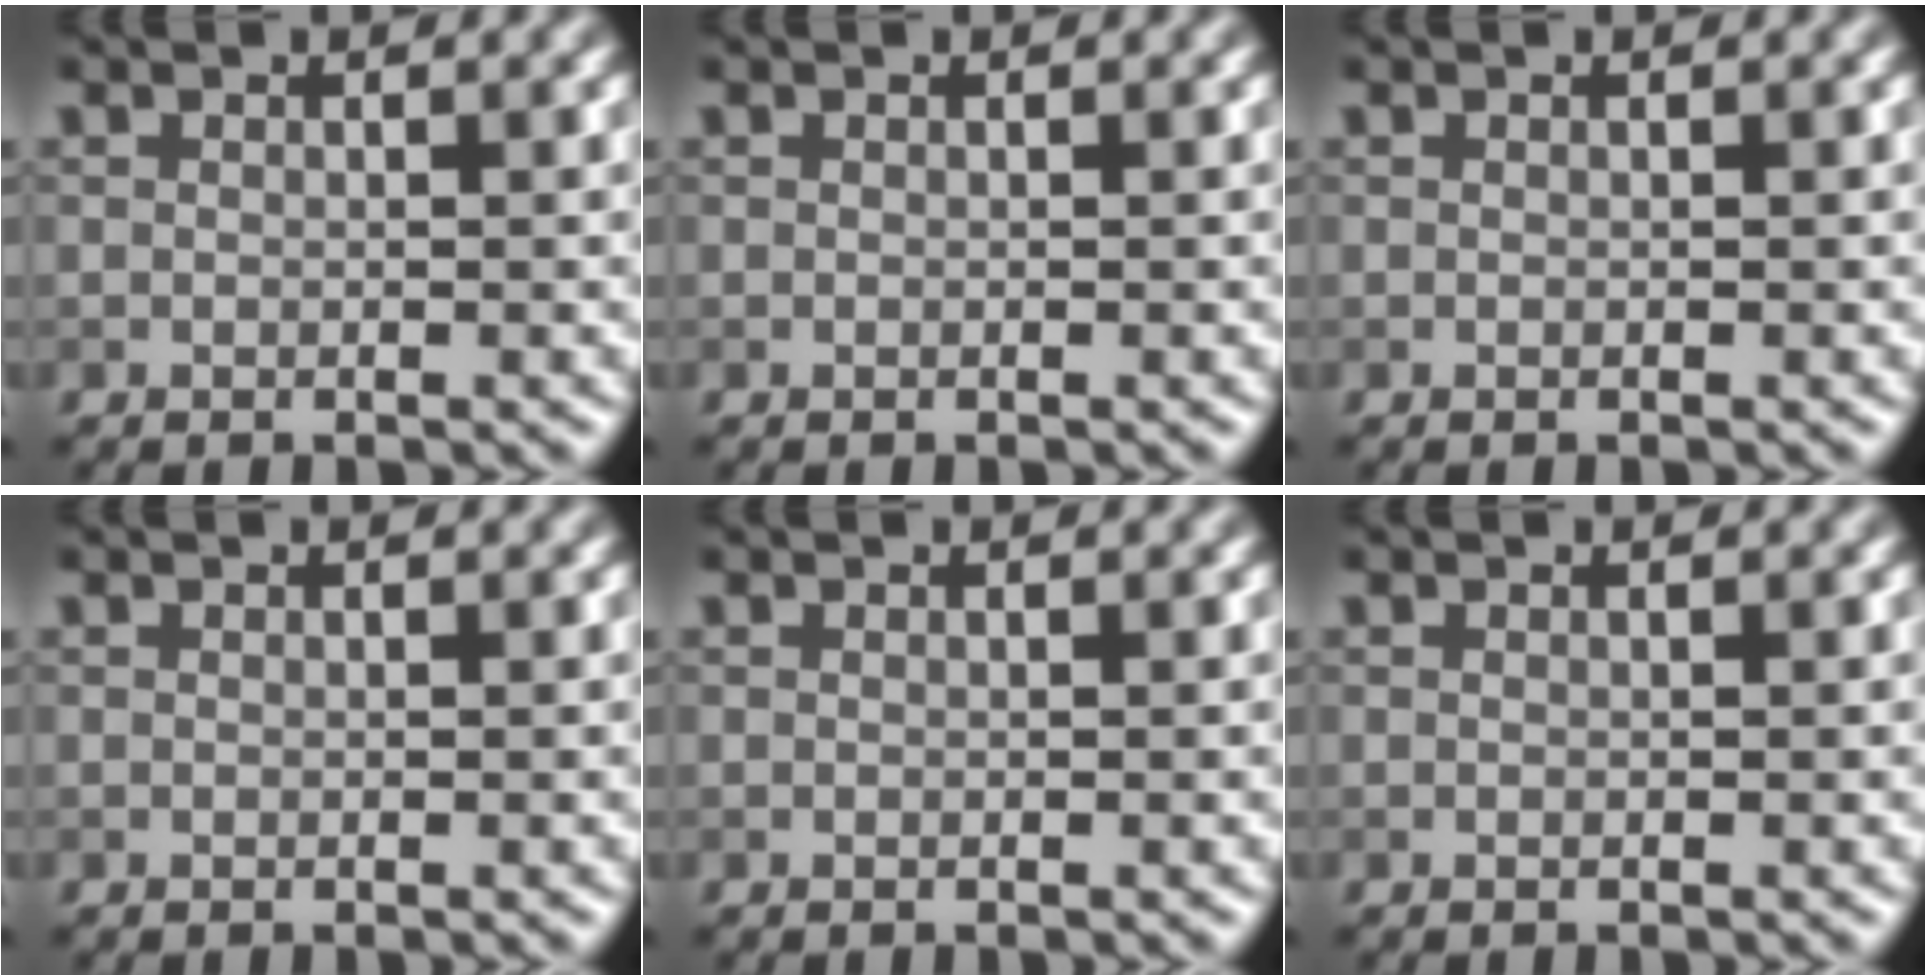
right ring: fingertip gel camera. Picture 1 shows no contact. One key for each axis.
{"total": 0.0}
{"total": 0.0}
{"total": 0.0}
{"total": 0.0}
{"total": 0.0}